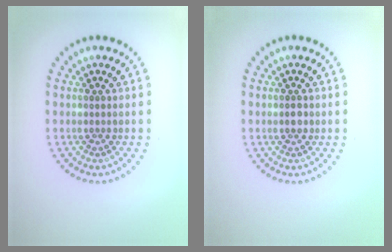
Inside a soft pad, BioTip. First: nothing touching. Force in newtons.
{"total": 1.2, "press": 1.2, "slide": 0.2}